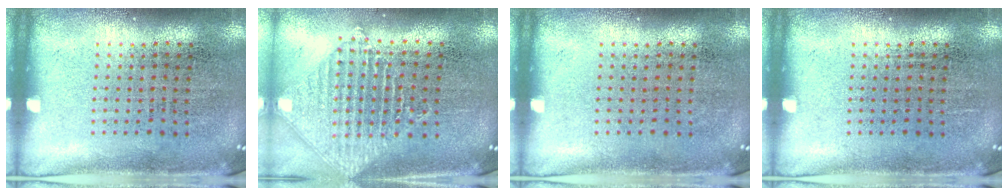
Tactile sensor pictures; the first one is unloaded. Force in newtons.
{"total": 1.3, "press": 1.2, "slide": 0.5}
{"total": 0.0}
{"total": 0.0}